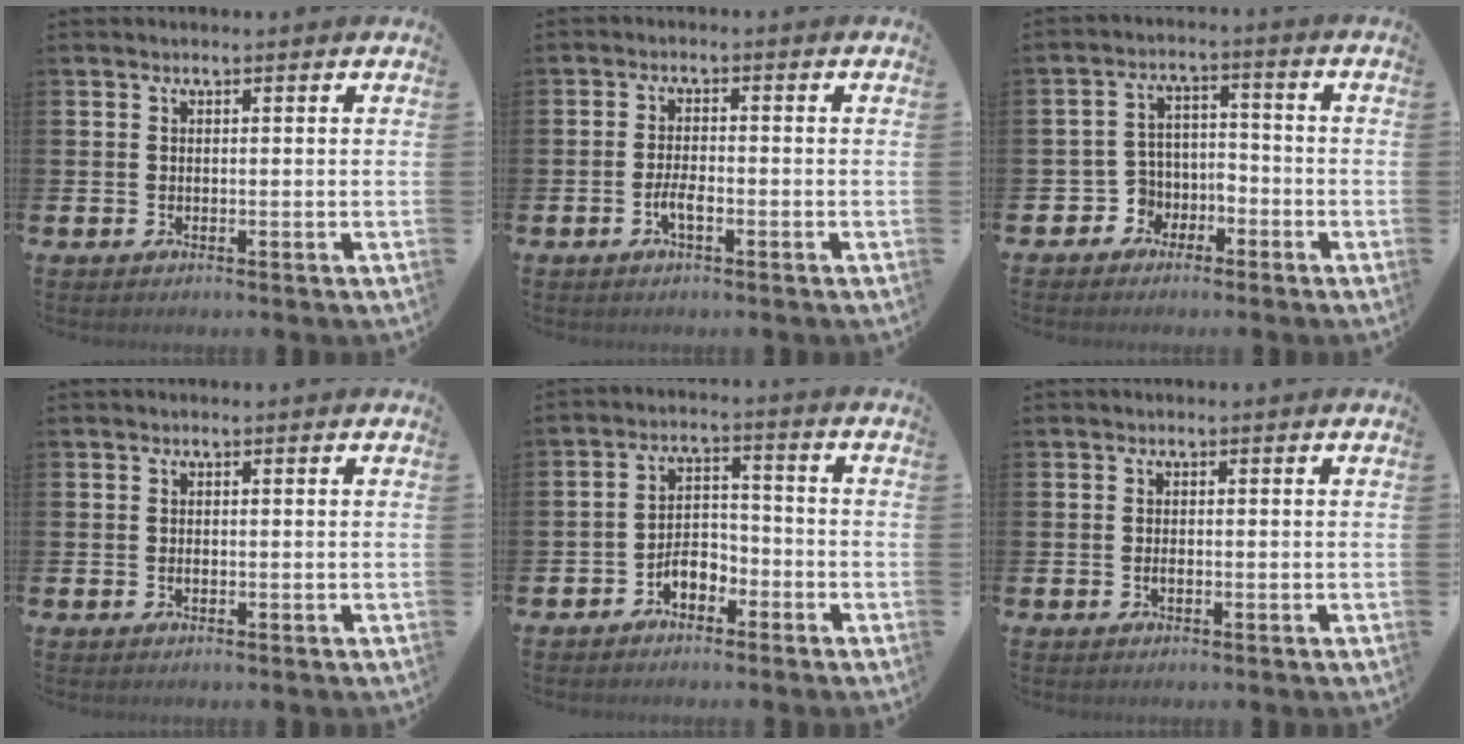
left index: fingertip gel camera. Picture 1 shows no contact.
{"total": 2.6, "force": [-0.9, 0.9, 2.3], "torque": [-0.037, 0.001, -0.019]}
{"total": 4.1, "force": [-2.8, 3.1, 0.2], "torque": [-0.020, 0.002, -0.060]}
{"total": 0.5, "force": [0.0, 0.2, 0.4], "torque": [-0.012, 0.002, -0.001]}
{"total": 3.9, "force": [-2.6, 2.2, 1.9], "torque": [-0.038, 0.008, -0.052]}
{"total": 0.8, "force": [-0.2, 0.3, 0.7], "torque": [-0.016, 0.001, -0.003]}